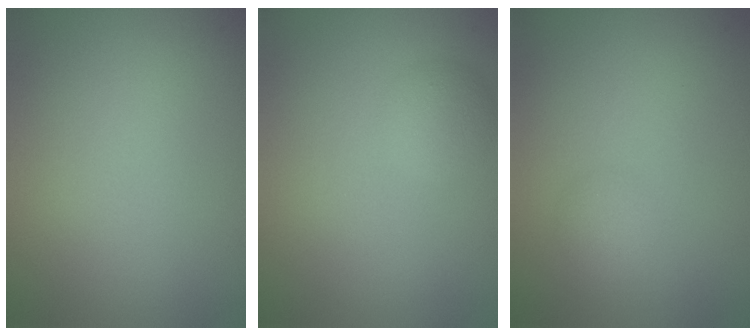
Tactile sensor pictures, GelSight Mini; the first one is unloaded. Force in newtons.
{"total": 1.8, "press": 1.8, "slide": 0.1}
{"total": 1.4, "press": 1.4, "slide": 0.1}